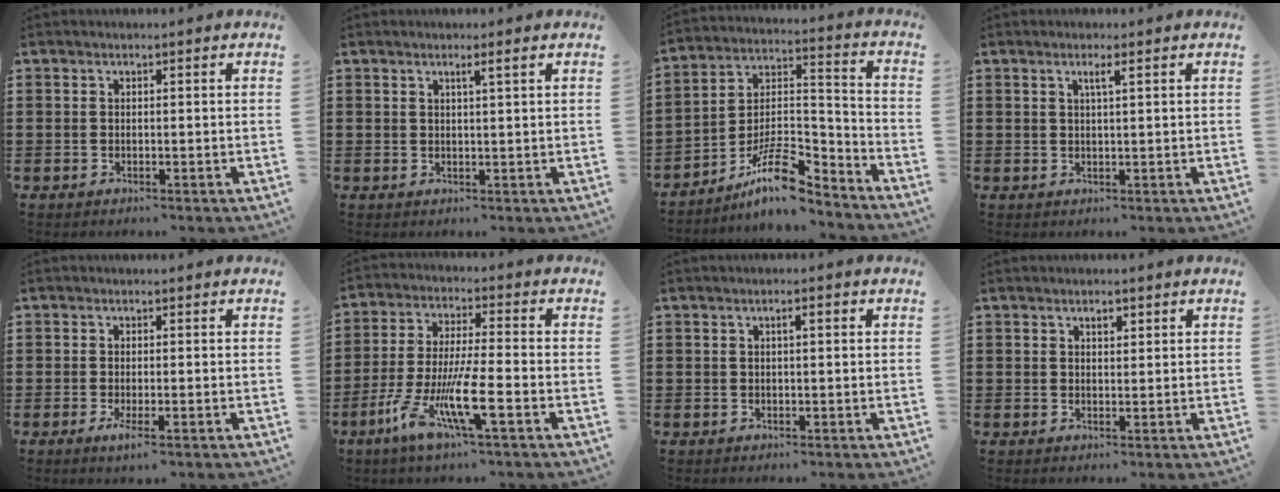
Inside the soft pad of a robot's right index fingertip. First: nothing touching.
{"total": 1.5, "force": [0.8, -0.2, 1.3], "torque": [-0.025, -0.002, 0.012]}
{"total": 11.4, "force": [-8.4, 3.6, 6.7], "torque": [-0.118, 0.024, -0.159]}
{"total": 1.7, "force": [0.7, 0.0, 1.5], "torque": [-0.030, 0.001, 0.011]}
{"total": 2.2, "force": [-1.0, 0.2, 1.9], "torque": [-0.048, -0.014, -0.021]}
{"total": 11.4, "force": [-5.1, 1.5, 10.1], "torque": [-0.215, -0.012, -0.098]}
{"total": 1.6, "force": [0.4, 0.3, 1.5], "torque": [-0.030, 0.003, 0.005]}
{"total": 1.4, "force": [0.8, 0.7, 0.8], "torque": [-0.011, 0.000, 0.013]}